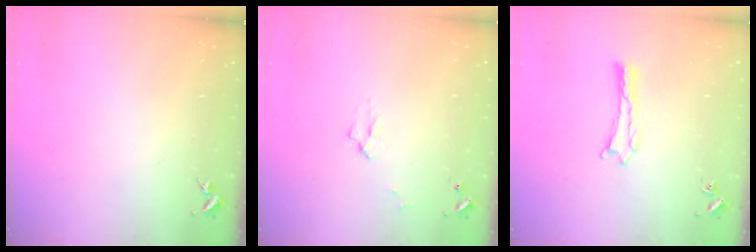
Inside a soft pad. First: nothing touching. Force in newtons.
{"total": 2.2, "press": 2.2, "slide": 0.3}
{"total": 0.0}